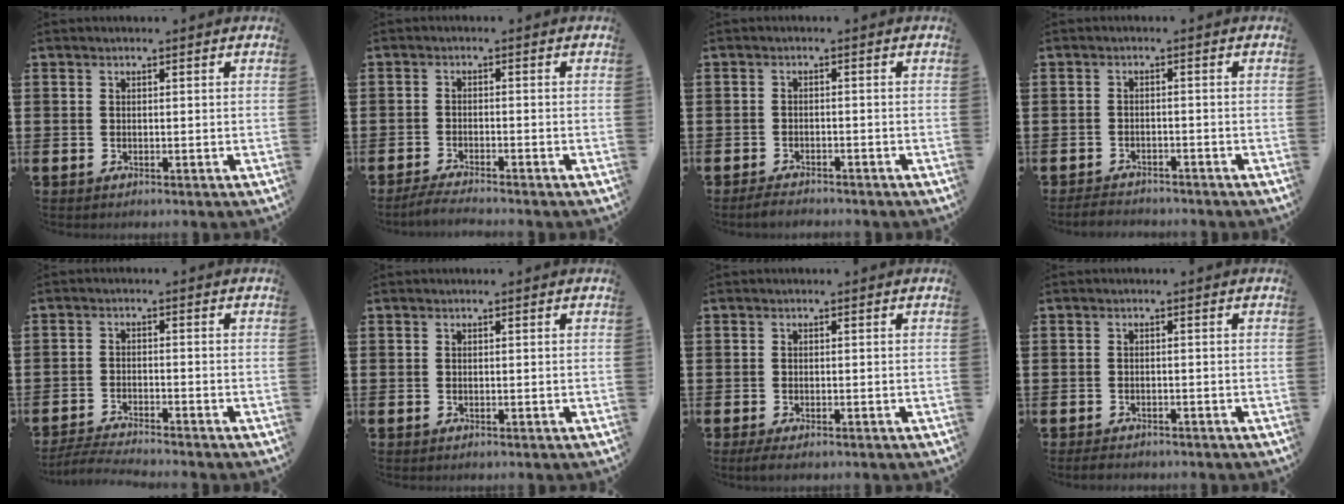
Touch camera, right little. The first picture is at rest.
{"total": 1.9, "force": [-1.8, -0.1, 0.7], "torque": [-0.011, 0.004, -0.035]}
{"total": 1.6, "force": [-1.5, 0.2, 0.4], "torque": [-0.010, 0.003, -0.031]}
{"total": 1.7, "force": [-1.7, 0.2, 0.0], "torque": [-0.005, 0.003, -0.038]}
{"total": 2.8, "force": [-2.7, -0.2, 0.6], "torque": [-0.009, 0.001, -0.055]}
{"total": 0.0}
{"total": 0.8, "force": [-0.4, 0.2, 0.7], "torque": [-0.013, -0.001, -0.007]}
{"total": 0.9, "force": [-0.8, 0.3, 0.3], "torque": [-0.008, 0.001, -0.018]}